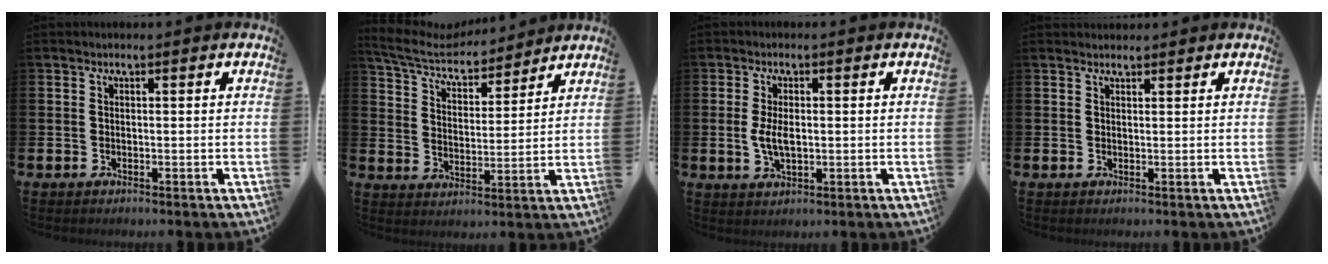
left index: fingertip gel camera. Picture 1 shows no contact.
{"total": 6.8, "force": [6.3, 1.9, 1.7], "torque": [-0.067, -0.041, 0.110]}
{"total": 3.6, "force": [0.0, 1.9, 3.1], "torque": [-0.049, 0.002, -0.003]}
{"total": 1.0, "force": [1.0, 0.3, 0.0], "torque": [0.011, -0.002, 0.016]}